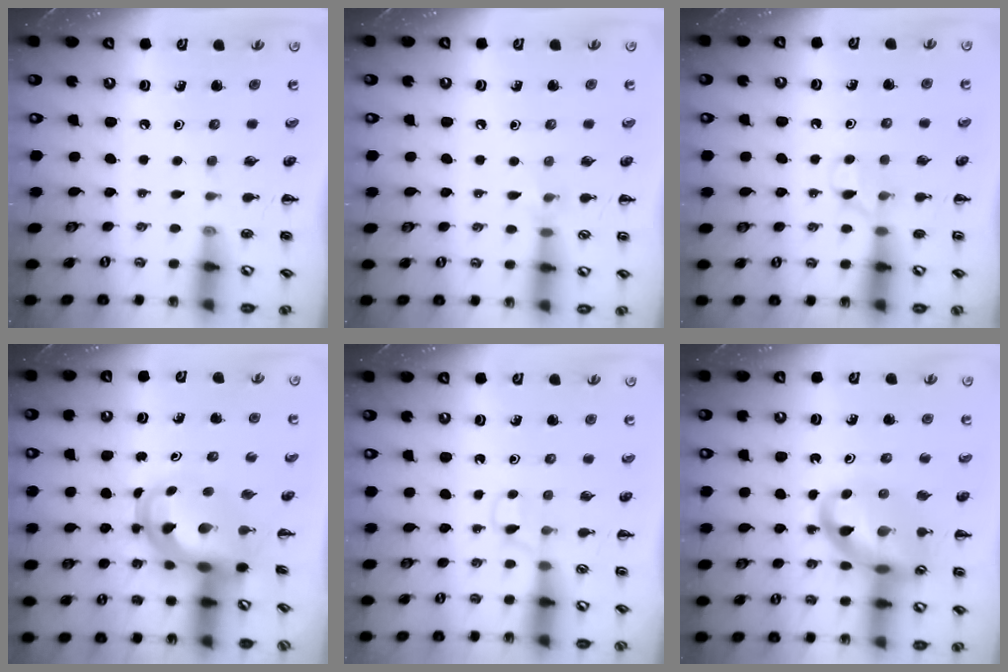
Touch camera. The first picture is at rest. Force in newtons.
{"total": 4.8, "press": 4.5, "slide": 1.8}
{"total": 5.0, "press": 4.8, "slide": 1.6}
{"total": 5.7, "press": 5.6, "slide": 1.3}
{"total": 3.3, "press": 3.0, "slide": 1.3}
{"total": 15.2, "press": 14.8, "slide": 3.0}